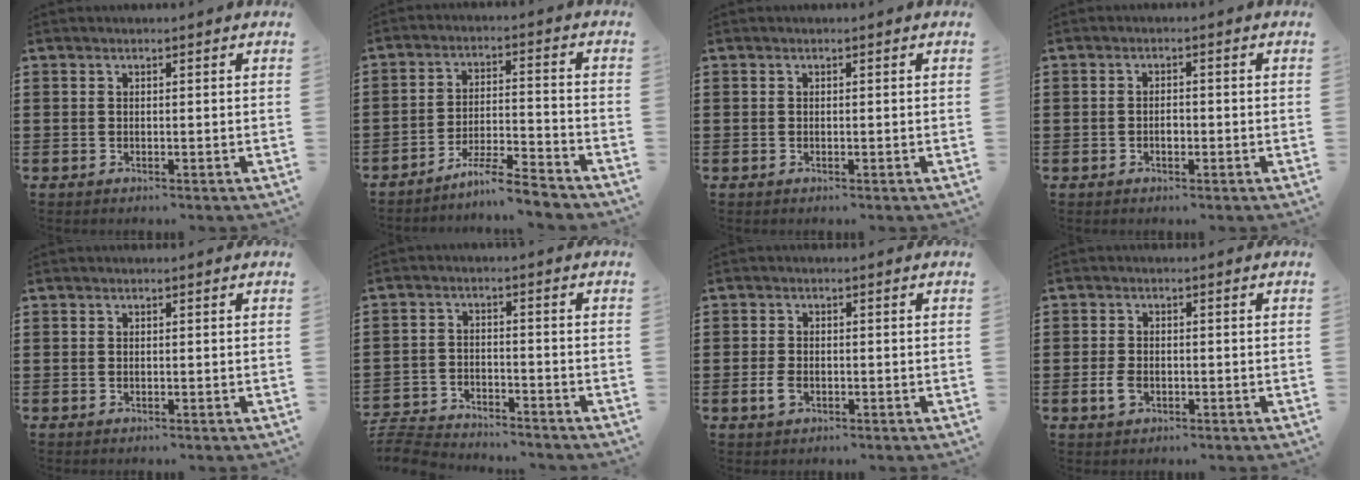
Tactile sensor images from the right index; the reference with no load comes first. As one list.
[{"total": 6.3, "force": [-5.8, -0.1, 2.4], "torque": [-0.047, -0.003, -0.110]}, {"total": 0.0}, {"total": 1.7, "force": [-0.5, 0.9, 1.4], "torque": [-0.028, 0.002, -0.009]}, {"total": 0.0}, {"total": 4.9, "force": [-4.8, 0.6, 0.5], "torque": [-0.029, 0.000, -0.105]}, {"total": 2.3, "force": [-0.9, 1.5, 1.6], "torque": [-0.045, -0.006, -0.019]}, {"total": 2.6, "force": [-0.9, 1.7, 1.7], "torque": [-0.047, -0.005, -0.020]}]